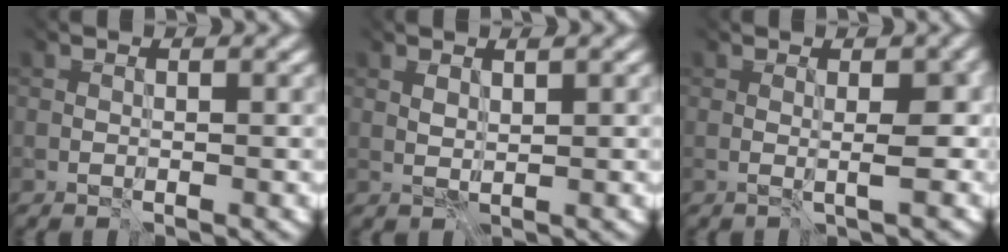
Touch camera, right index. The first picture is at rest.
{"total": 1.5, "force": [1.3, 0.5, 0.8], "torque": [-0.016, 0.004, 0.024]}
{"total": 1.7, "force": [-1.0, -0.1, 1.4], "torque": [-0.010, 0.005, -0.006]}